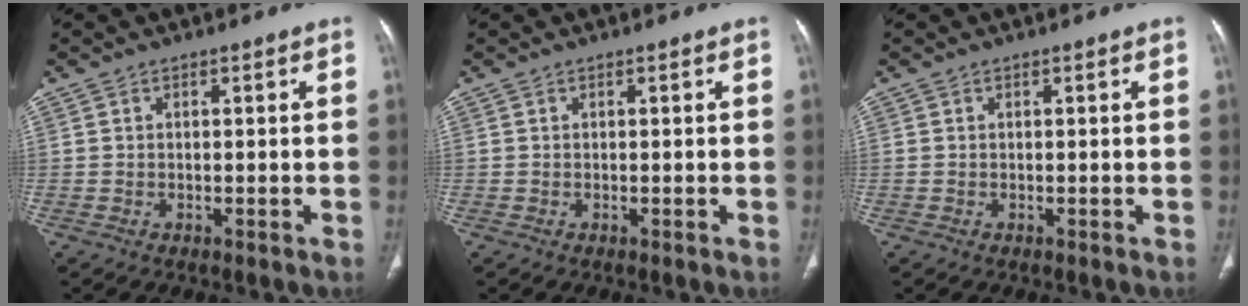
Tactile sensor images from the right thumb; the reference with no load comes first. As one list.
[{"total": 0.0}, {"total": 0.0}]